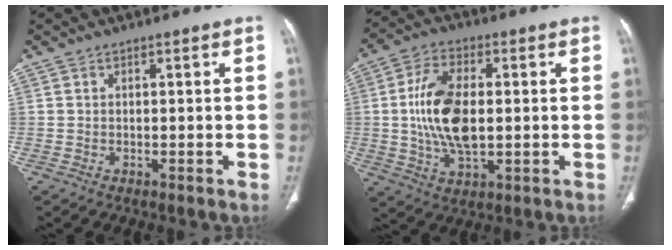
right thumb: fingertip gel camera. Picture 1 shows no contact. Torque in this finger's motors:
{"motor_torque": [2.52, 2.49, 1.36, -0.49, 0.13]}